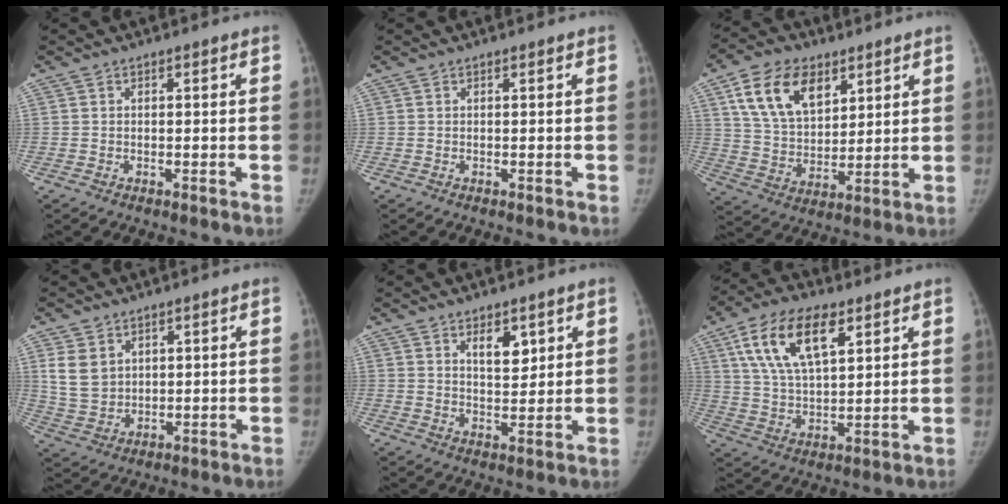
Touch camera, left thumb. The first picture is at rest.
{"total": 0.0}
{"total": 14.7, "force": [7.1, 9.1, 9.1], "torque": [-0.131, -0.025, 0.138]}
{"total": 6.7, "force": [2.6, 5.1, 3.5], "torque": [-0.054, -0.012, 0.065]}
{"total": 5.3, "force": [2.8, 2.7, 3.6], "torque": [-0.036, -0.022, 0.047]}
{"total": 15.2, "force": [7.0, 7.2, 11.4], "torque": [-0.193, -0.013, 0.130]}